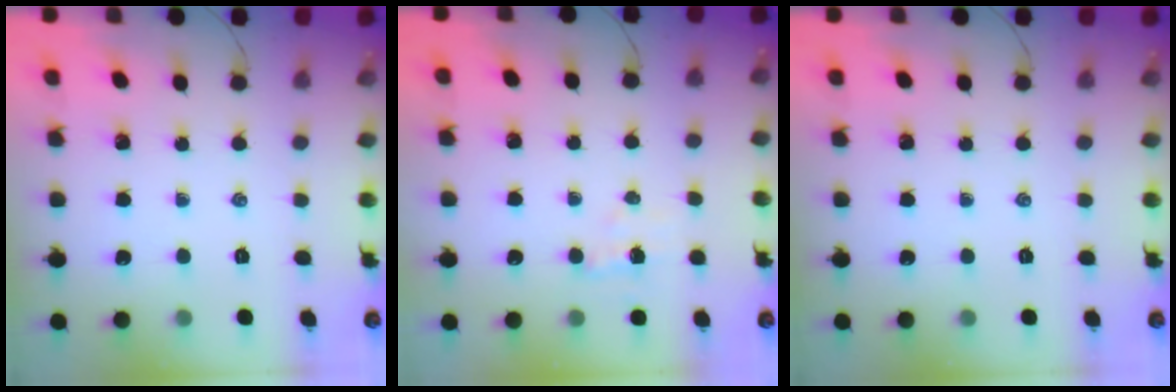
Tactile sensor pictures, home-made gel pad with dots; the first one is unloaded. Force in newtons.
{"total": 2.7, "press": 2.6, "slide": 0.7}
{"total": 0.0}